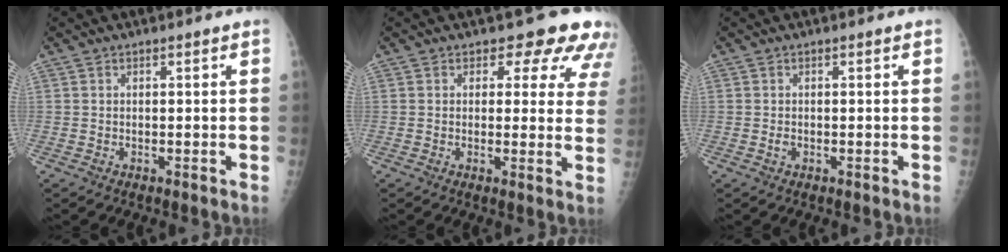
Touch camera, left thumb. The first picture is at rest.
{"total": 9.8, "force": [7.3, 5.3, 3.8], "torque": [0.013, -0.029, 0.059]}
{"total": 0.7, "force": [-0.2, 0.5, 0.5], "torque": [-0.009, -0.001, -0.003]}